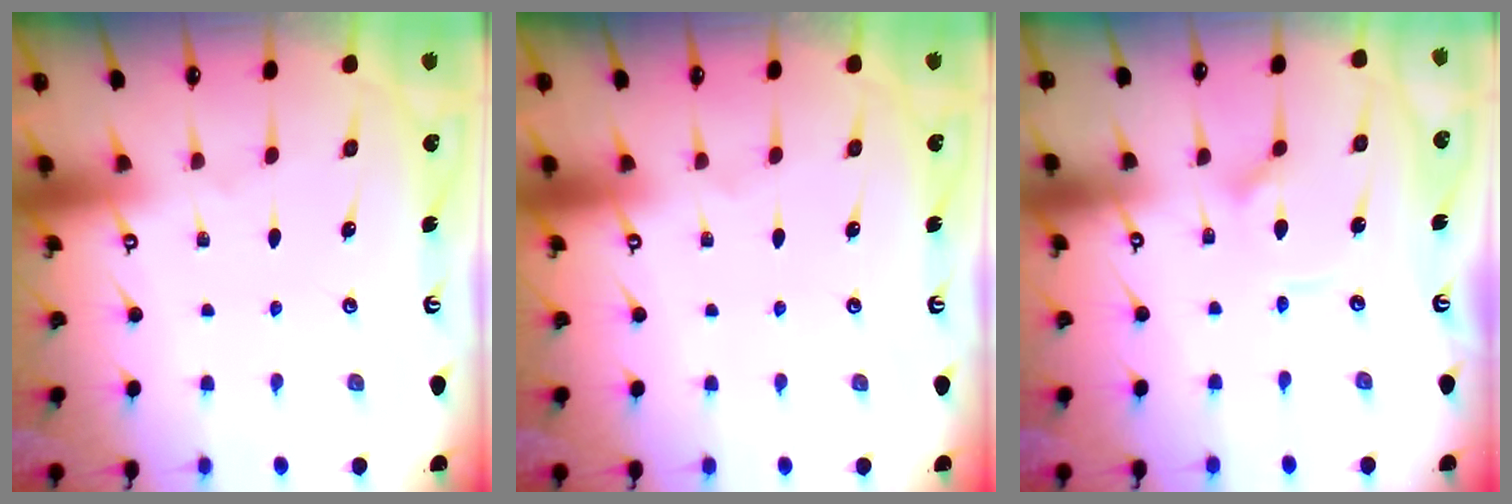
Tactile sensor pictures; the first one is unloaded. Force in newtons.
{"total": 0.0}
{"total": 3.4, "press": 3.4, "slide": 0.4}